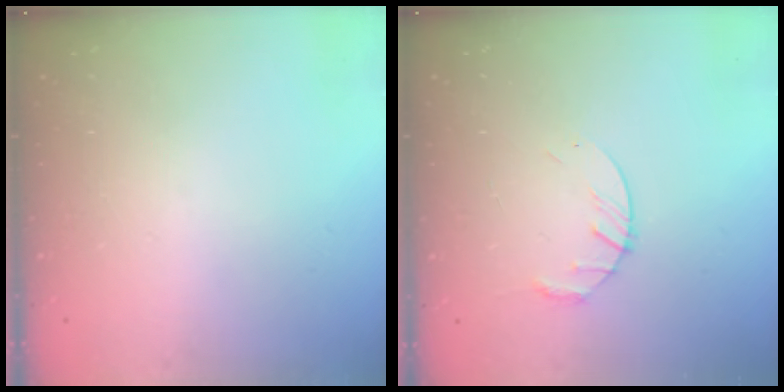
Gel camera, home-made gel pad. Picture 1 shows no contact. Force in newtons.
{"total": 3.6, "press": 3.6, "slide": 0.6}